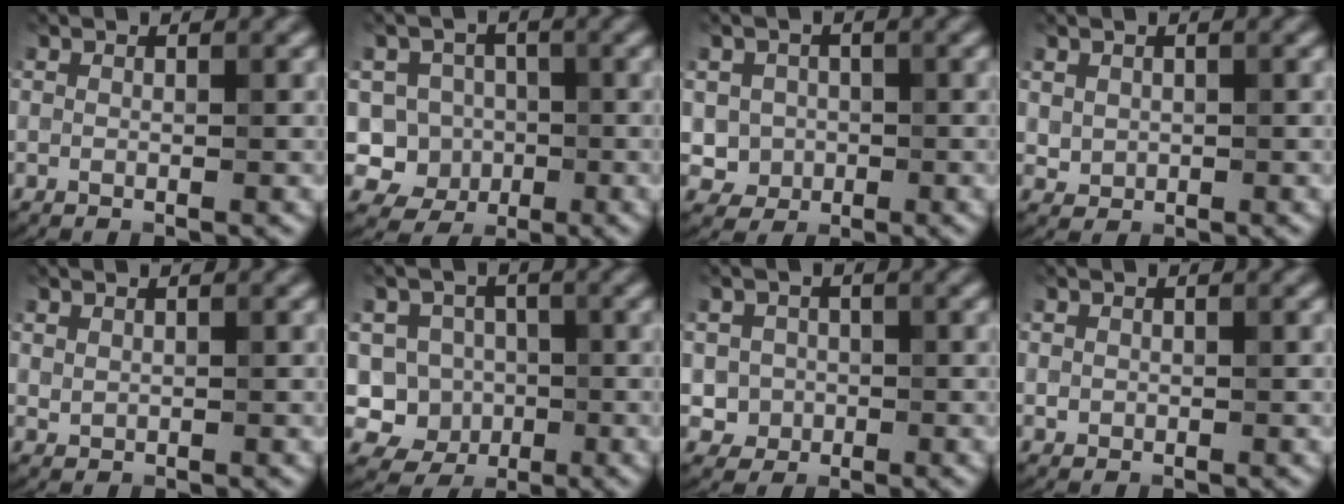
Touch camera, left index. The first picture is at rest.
{"total": 4.6, "force": [-1.1, 4.3, 1.1], "torque": [0.006, 0.010, -0.038]}
{"total": 2.5, "force": [-0.2, 2.5, 0.5], "torque": [0.004, -0.004, -0.008]}
{"total": 1.2, "force": [0.3, 1.1, 0.4], "torque": [-0.007, -0.005, 0.011]}
{"total": 0.7, "force": [0.4, 0.4, 0.2], "torque": [-0.004, -0.002, 0.013]}
{"total": 5.4, "force": [-1.4, 5.1, 1.1], "torque": [0.010, 0.004, -0.049]}
{"total": 2.4, "force": [-0.4, 2.4, 0.3], "torque": [0.013, -0.001, -0.010]}
{"total": 0.6, "force": [0.1, 0.6, 0.1], "torque": [0.003, -0.003, 0.002]}